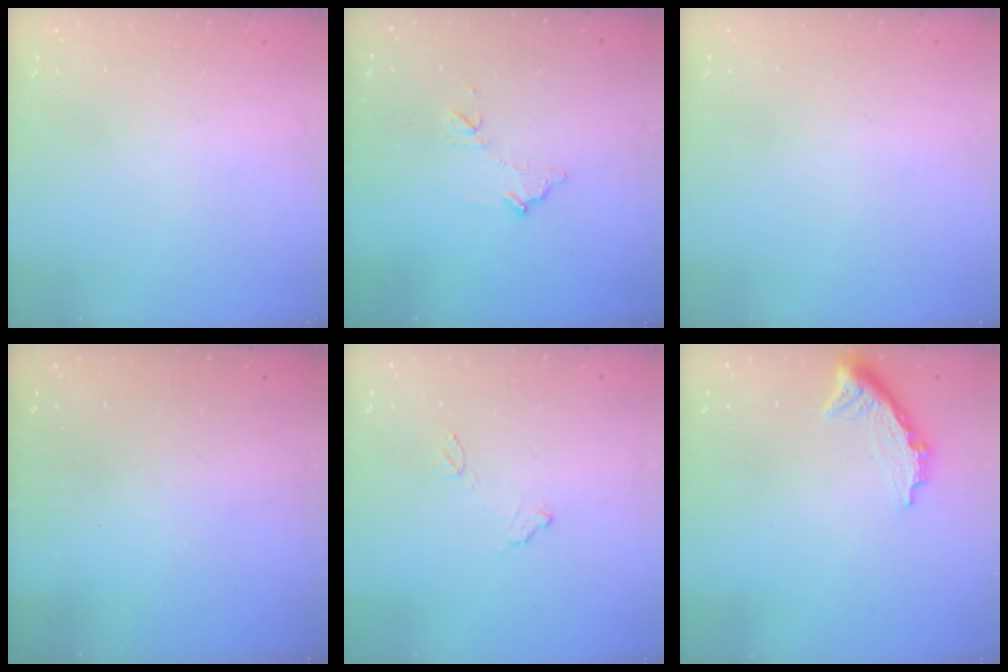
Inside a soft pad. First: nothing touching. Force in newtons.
{"total": 8.8, "press": 8.7, "slide": 0.4}
{"total": 0.0}
{"total": 2.9, "press": 2.9, "slide": 0.2}
{"total": 8.0, "press": 8.0, "slide": 0.4}
{"total": 9.5, "press": 9.5, "slide": 0.5}